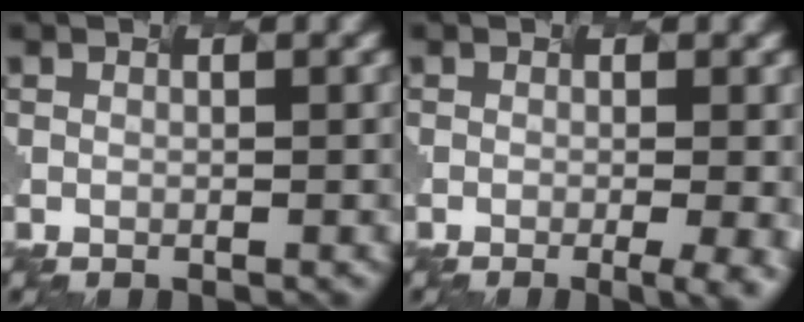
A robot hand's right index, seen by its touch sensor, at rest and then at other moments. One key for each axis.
{"total": 5.6, "fx": -1.6, "fy": 1.8, "fz": 5.1, "tx": -0.032, "ty": -0.004, "tz": 0.009}